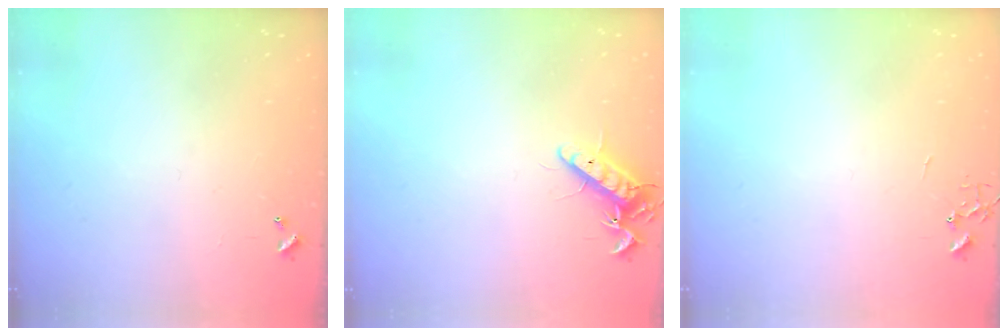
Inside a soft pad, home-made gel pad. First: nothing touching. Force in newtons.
{"total": 11.3, "press": 11.2, "slide": 1.5}
{"total": 0.0}